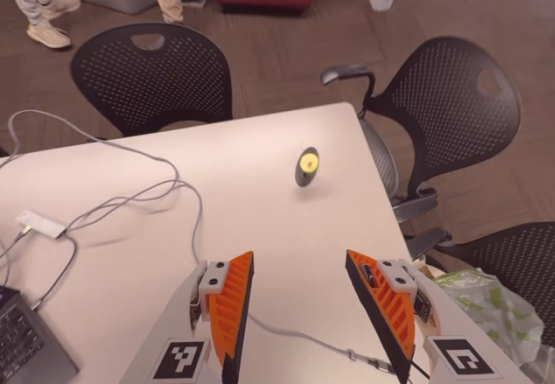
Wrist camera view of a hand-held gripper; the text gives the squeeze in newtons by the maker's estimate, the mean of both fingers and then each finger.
{"total": 0.0}